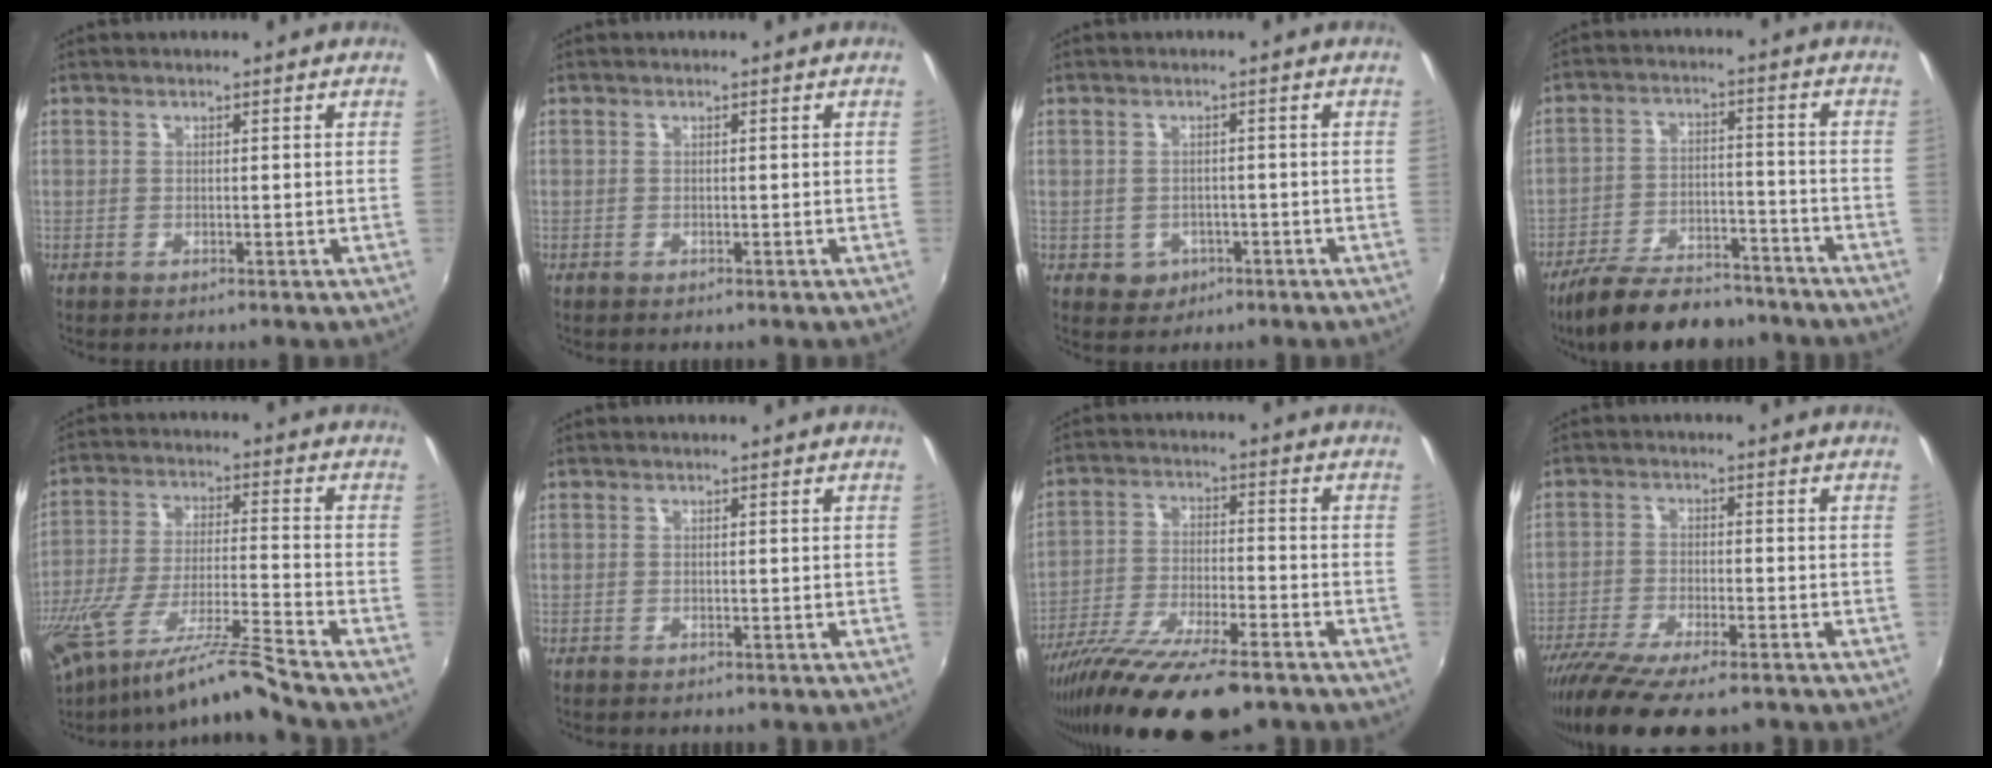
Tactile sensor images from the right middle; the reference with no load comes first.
{"total": 0.0}
{"total": 3.5, "force": [-1.0, 3.3, 0.9], "torque": [-0.027, 0.004, -0.005]}
{"total": 16.7, "force": [-13.8, 5.6, 7.5], "torque": [-0.154, -0.009, -0.206]}
{"total": 16.0, "force": [-13.2, -1.4, 8.9], "torque": [-0.165, -0.035, -0.234]}
{"total": 0.7, "force": [-0.6, 0.1, 0.3], "torque": [-0.006, -0.003, -0.007]}
{"total": 18.3, "force": [-14.0, 3.8, 11.1], "torque": [-0.218, -0.053, -0.240]}
{"total": 15.0, "force": [-11.9, 3.2, 8.5], "torque": [-0.177, -0.048, -0.196]}